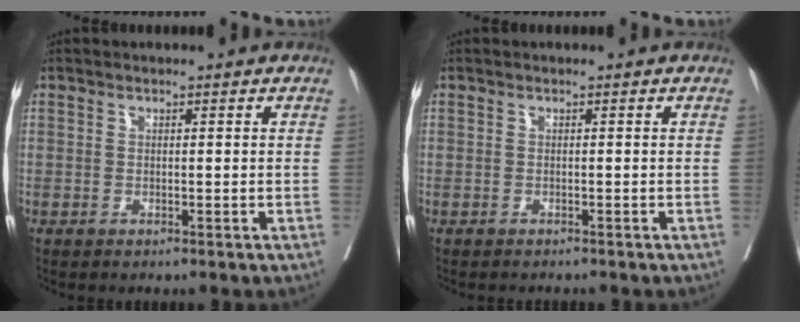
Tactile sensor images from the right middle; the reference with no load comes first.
{"total": 1.6, "force": [-1.5, 0.4, 0.4], "torque": [-0.011, -0.003, -0.020]}